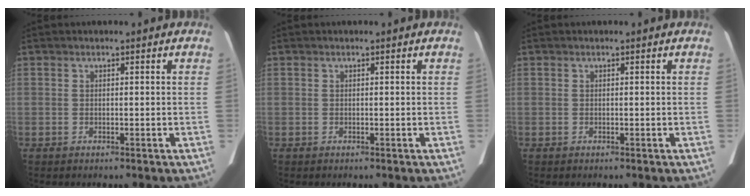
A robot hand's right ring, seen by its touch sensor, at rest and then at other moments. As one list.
[{"total": 0.0}, {"total": 0.0}]